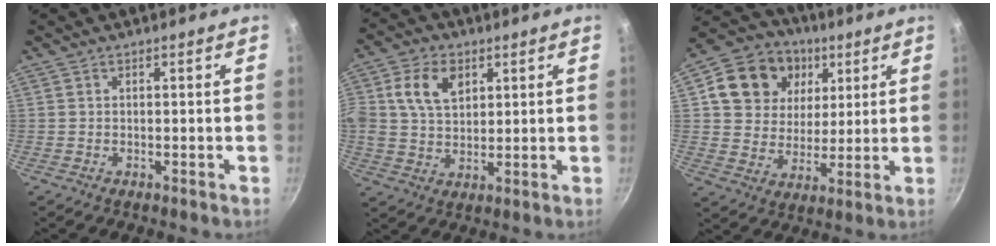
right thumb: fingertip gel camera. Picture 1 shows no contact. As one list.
[{"total": 9.8, "force": [3.4, 6.8, 6.3], "torque": [-0.104, -0.002, 0.058]}, {"total": 16.2, "force": [5.7, 13.3, 7.3], "torque": [-0.106, -0.003, 0.093]}]